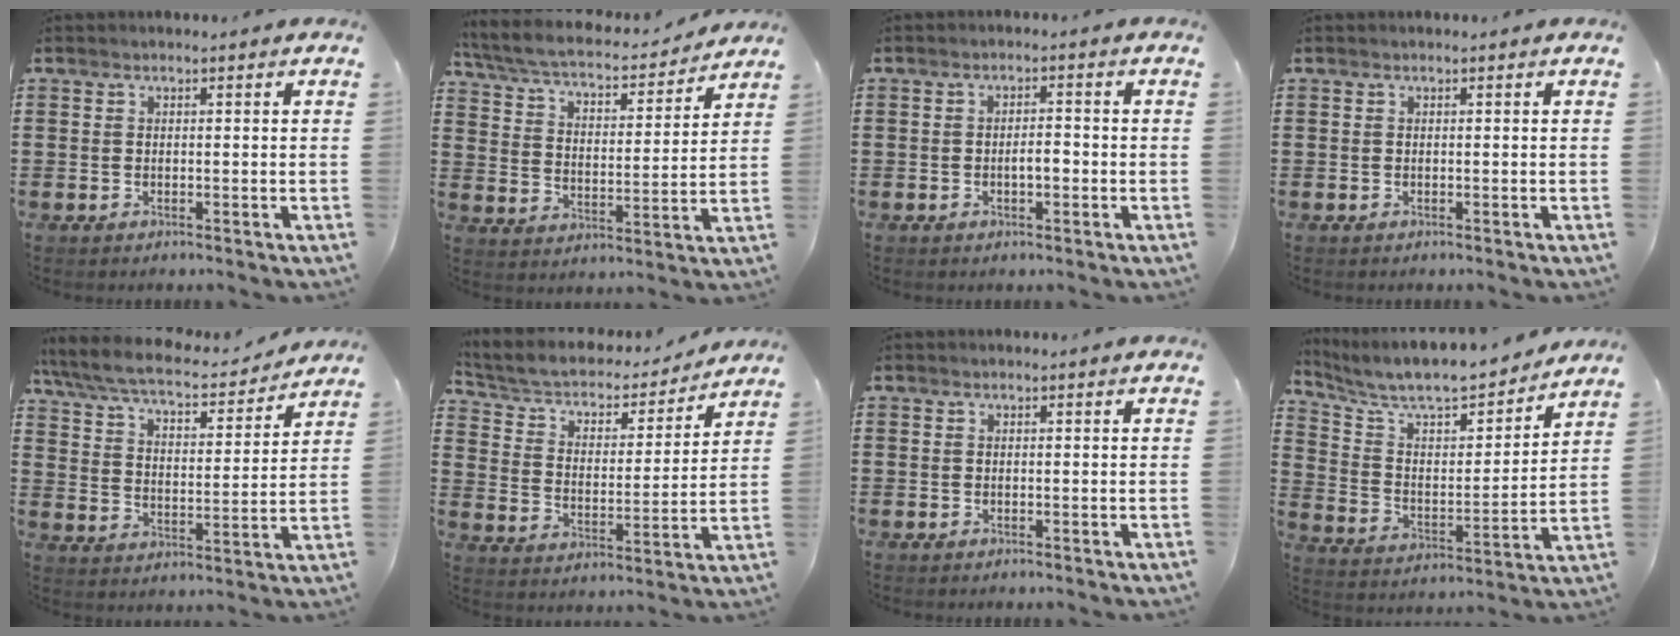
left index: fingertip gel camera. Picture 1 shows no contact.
{"total": 5.3, "force": [4.8, 0.9, 2.2], "torque": [-0.068, -0.034, 0.076]}
{"total": 2.6, "force": [-0.7, 0.9, 2.3], "torque": [-0.045, 0.005, -0.015]}
{"total": 0.0}
{"total": 6.9, "force": [6.2, 0.8, 3.0], "torque": [-0.085, -0.036, 0.104]}
{"total": 4.0, "force": [3.3, 1.7, 1.4], "torque": [-0.049, -0.027, 0.048]}
{"total": 0.0}
{"total": 8.5, "force": [7.8, 1.5, 3.3], "torque": [-0.100, -0.056, 0.130]}